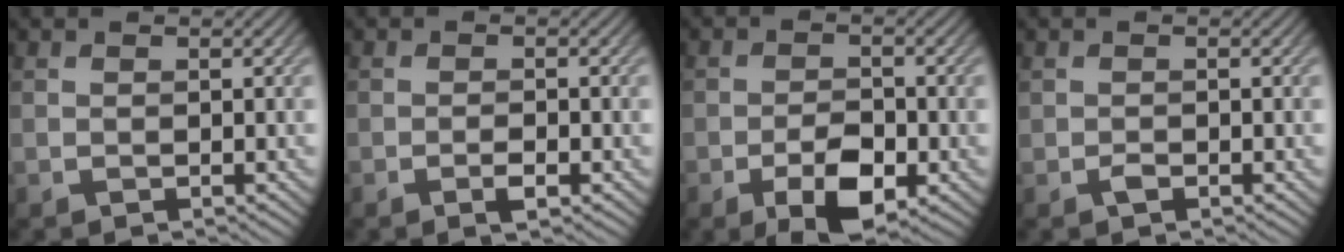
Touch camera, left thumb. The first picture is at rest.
{"total": 1.8, "force": [-1.0, 0.5, 1.5], "torque": [-0.024, 0.002, -0.018]}
{"total": 6.4, "force": [-3.1, 2.9, 4.8], "torque": [-0.081, 0.000, -0.058]}
{"total": 1.0, "force": [-0.6, 0.6, 0.5], "torque": [-0.012, 0.000, -0.011]}